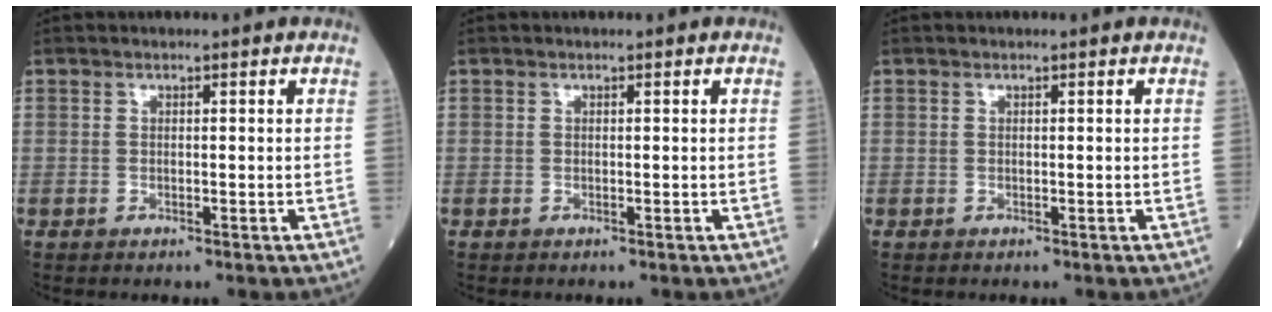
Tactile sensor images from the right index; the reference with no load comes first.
{"total": 0.0}
{"total": 0.0}